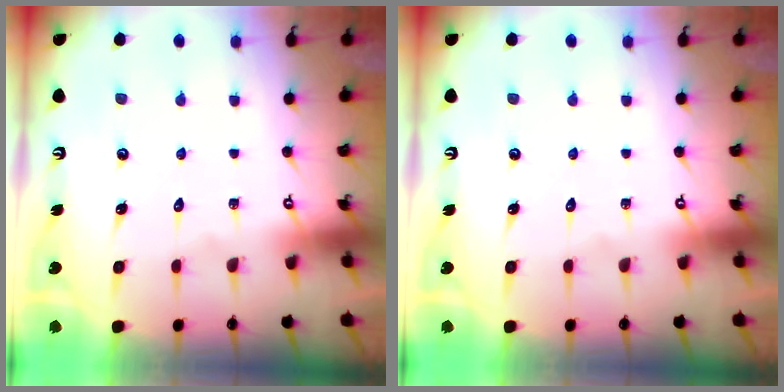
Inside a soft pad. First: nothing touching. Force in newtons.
{"total": 0.0}